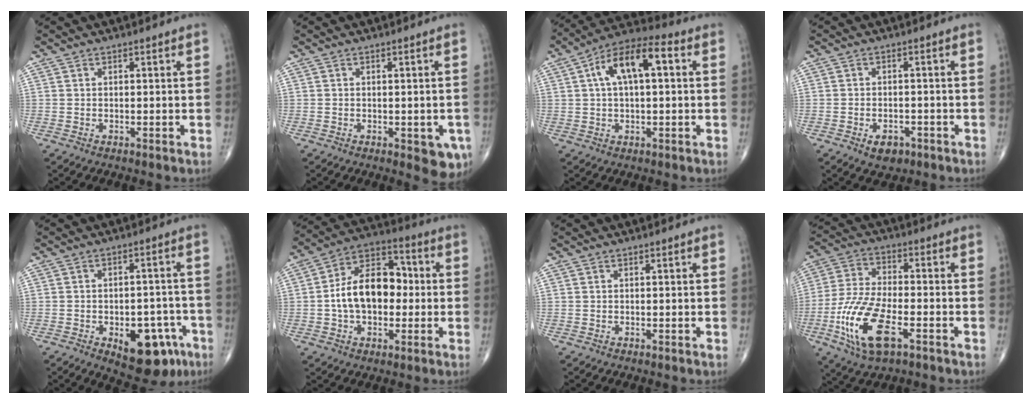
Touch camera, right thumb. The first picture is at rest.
{"total": 5.5, "force": [-1.9, 2.4, 4.6], "torque": [-0.034, -0.006, -0.019]}
{"total": 12.3, "force": [2.8, 5.5, 10.7], "torque": [-0.186, 0.034, 0.039]}
{"total": 4.1, "force": [-2.1, 2.6, 2.4], "torque": [-0.027, 0.007, -0.026]}
{"total": 13.6, "force": [-6.2, 7.2, 9.7], "torque": [-0.096, 0.036, -0.073]}
{"total": 15.1, "force": [-0.4, 9.8, 11.5], "torque": [-0.170, 0.039, -0.015]}
{"total": 0.0}
{"total": 15.2, "force": [-5.8, 6.4, 12.6], "torque": [-0.267, 0.011, -0.107]}